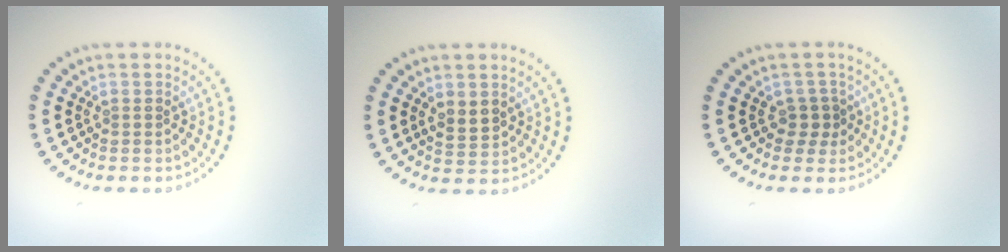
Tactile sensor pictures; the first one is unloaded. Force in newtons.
{"total": 1.9, "press": 1.8, "slide": 0.5}
{"total": 1.8, "press": 1.4, "slide": 1.1}